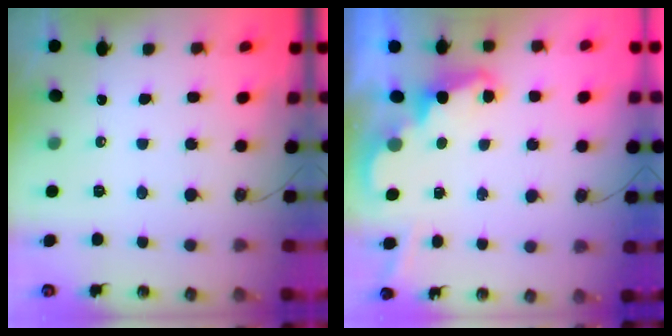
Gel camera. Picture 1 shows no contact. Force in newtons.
{"total": 2.5, "press": 2.4, "slide": 0.6}